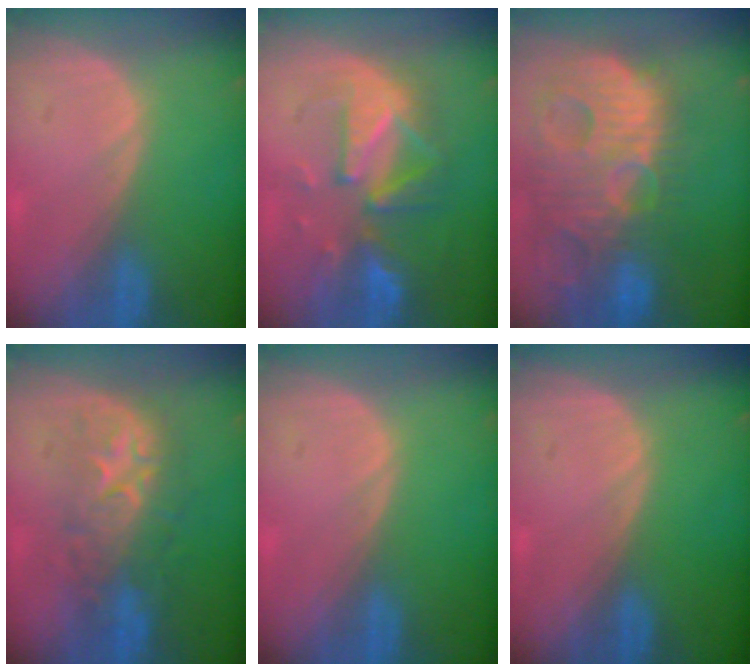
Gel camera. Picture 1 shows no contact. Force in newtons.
{"total": 10.0, "press": 8.9, "slide": 4.5}
{"total": 14.6, "press": 12.6, "slide": 7.3}
{"total": 8.2, "press": 8.2, "slide": 0.5}
{"total": 0.0}
{"total": 0.0}